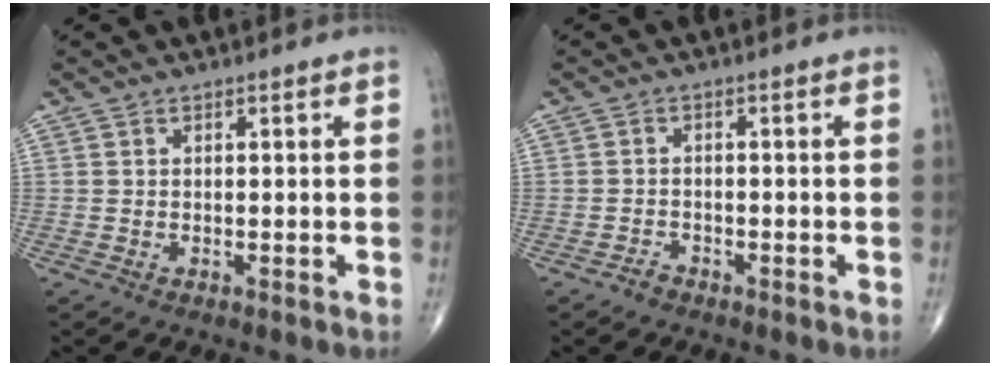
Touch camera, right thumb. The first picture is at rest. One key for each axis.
{"total": 1.4, "fx": -1.2, "fy": 0.7, "fz": 0.2, "tx": -0.006, "ty": 0.004, "tz": -0.023}